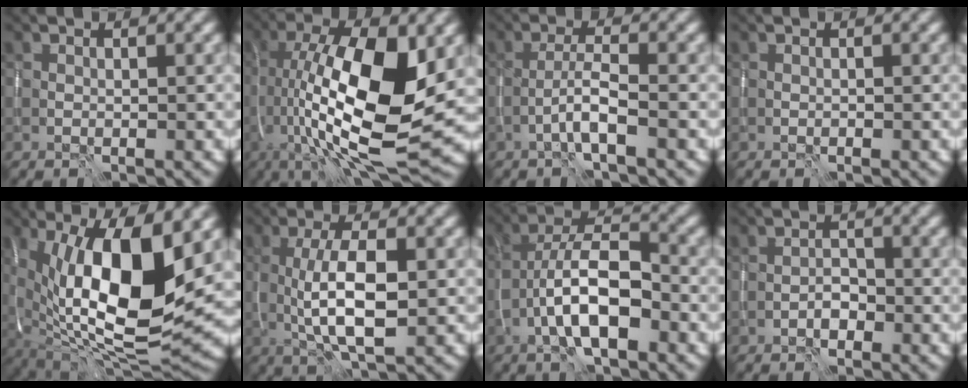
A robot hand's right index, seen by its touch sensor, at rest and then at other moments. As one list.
[{"total": 15.4, "force": [-0.1, 5.3, 14.5], "torque": [-0.254, 0.004, -0.004]}, {"total": 2.5, "force": [-1.6, 0.0, 1.9], "torque": [-0.035, 0.009, -0.036]}, {"total": 0.0}, {"total": 16.0, "force": [2.1, 6.4, 14.6], "torque": [-0.243, -0.005, 0.041]}, {"total": 6.2, "force": [-0.4, 2.1, 5.8], "torque": [-0.108, -0.002, -0.005]}, {"total": 7.0, "force": [-3.0, 2.4, 5.9], "torque": [-0.097, 0.016, -0.058]}, {"total": 1.6, "force": [-1.2, 0.8, 0.7], "torque": [-0.009, 0.003, -0.023]}]